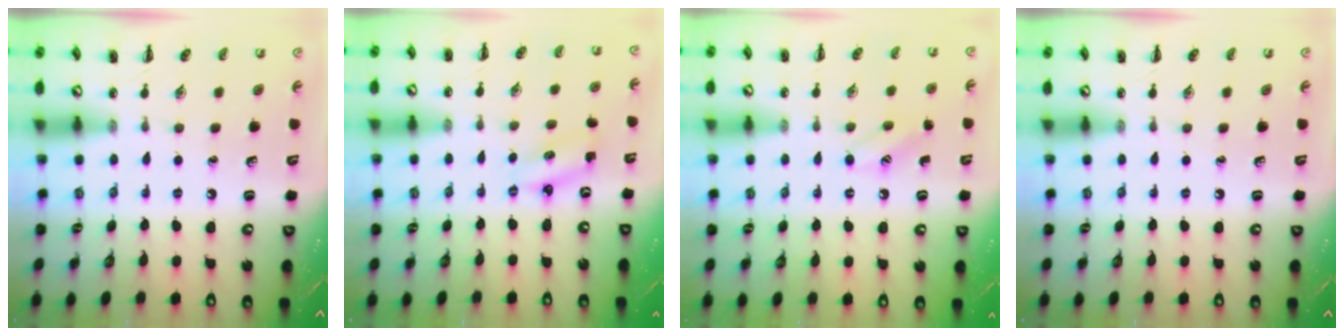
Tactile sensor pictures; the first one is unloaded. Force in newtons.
{"total": 2.2, "press": 2.1, "slide": 0.6}
{"total": 7.3, "press": 7.2, "slide": 1.5}
{"total": 0.0}